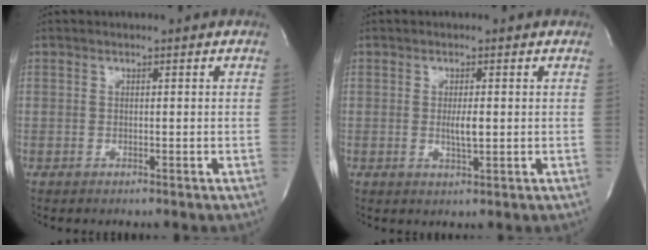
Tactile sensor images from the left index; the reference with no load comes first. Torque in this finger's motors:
{"motor_torque": [0.30, 0.16, 0.07, 0.04]}